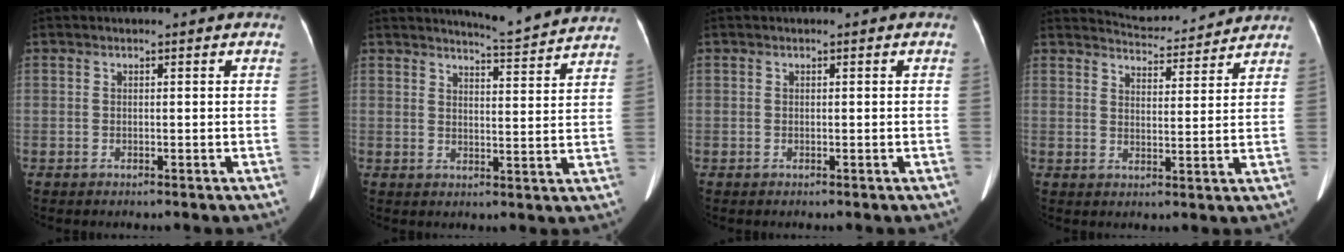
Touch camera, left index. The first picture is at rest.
{"total": 8.8, "force": [8.6, -1.2, 1.4], "torque": [-0.038, -0.021, 0.106]}
{"total": 0.0}
{"total": 9.1, "force": [9.0, 0.6, 0.8], "torque": [-0.019, 0.012, 0.122]}